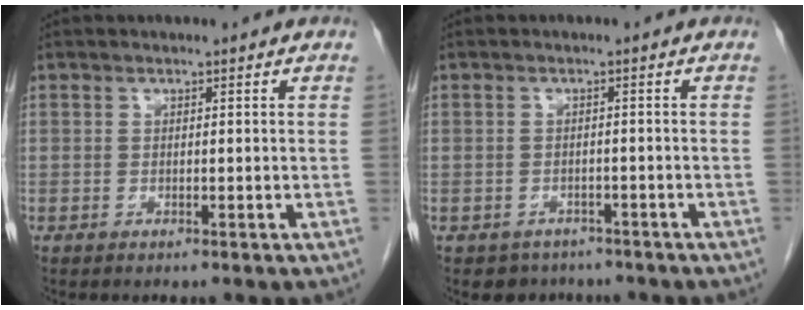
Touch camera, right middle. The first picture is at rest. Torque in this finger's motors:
{"motor_torque": [0.04, 0.00, -0.02, 0.01]}